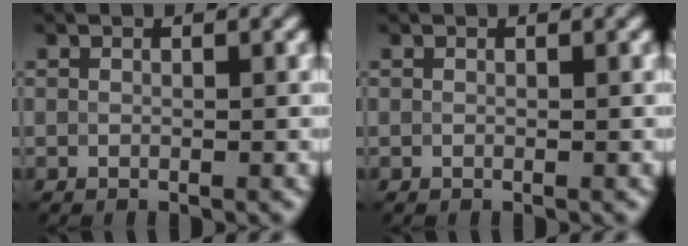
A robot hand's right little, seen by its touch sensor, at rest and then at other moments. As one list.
[{"total": 0.0}]